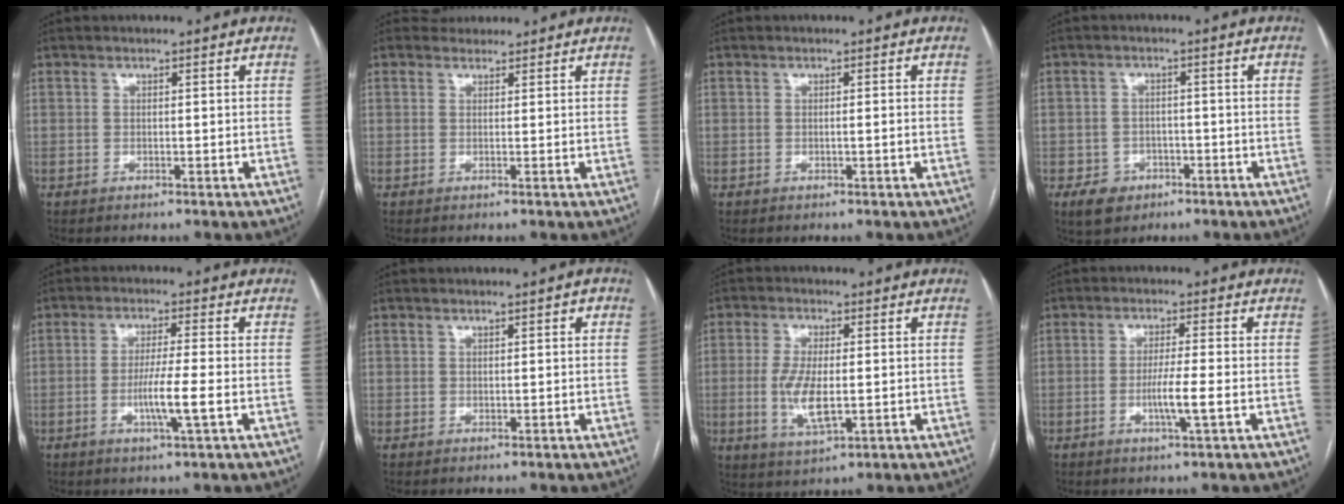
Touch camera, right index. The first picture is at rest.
{"total": 1.5, "force": [1.3, 0.8, -0.3], "torque": [0.002, 0.015, 0.017]}
{"total": 0.8, "force": [-0.1, -0.1, 0.8], "torque": [-0.013, 0.000, 0.000]}
{"total": 4.6, "force": [-2.3, 3.7, 1.3], "torque": [-0.012, 0.008, -0.028]}
{"total": 6.1, "force": [-1.7, -0.5, 5.8], "torque": [-0.106, -0.012, -0.032]}
{"total": 1.2, "force": [0.6, 0.6, 0.8], "torque": [-0.005, 0.009, 0.008]}
{"total": 7.1, "force": [-0.7, 2.2, 6.7], "torque": [-0.141, -0.012, -0.010]}
{"total": 4.8, "force": [-1.3, -0.5, 4.6], "torque": [-0.085, -0.009, -0.025]}